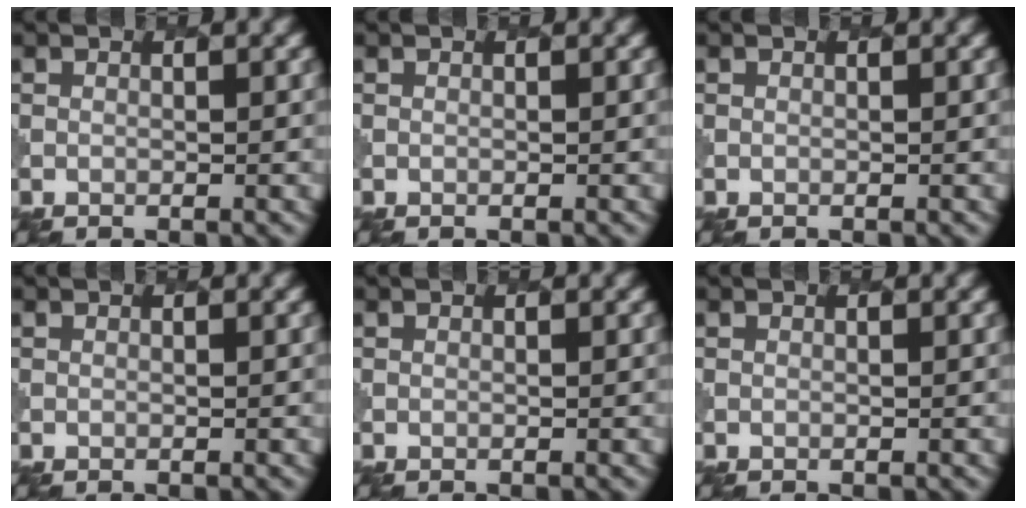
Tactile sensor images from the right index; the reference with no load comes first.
{"total": 0.0}
{"total": 0.0}
{"total": 0.0}
{"total": 0.0}
{"total": 0.0}